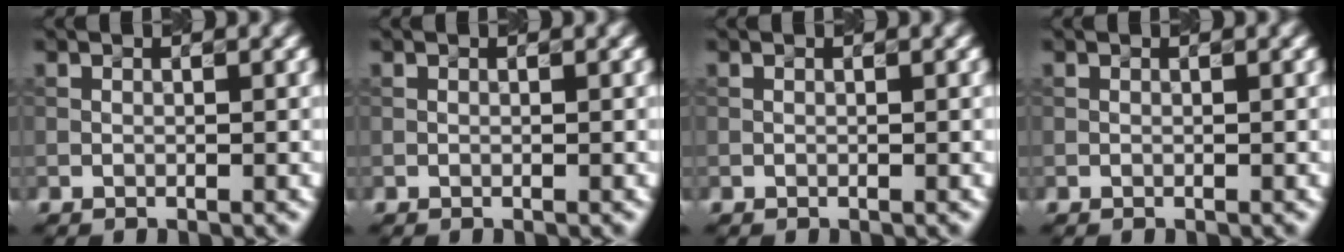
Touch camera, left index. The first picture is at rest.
{"total": 0.0}
{"total": 0.0}
{"total": 0.0}